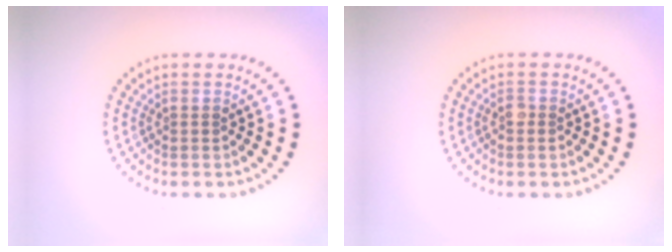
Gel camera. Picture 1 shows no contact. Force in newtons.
{"total": 0.6, "press": 0.5, "slide": 0.3}